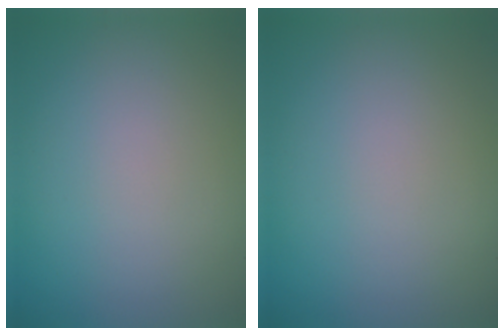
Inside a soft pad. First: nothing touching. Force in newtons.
{"total": 0.0}